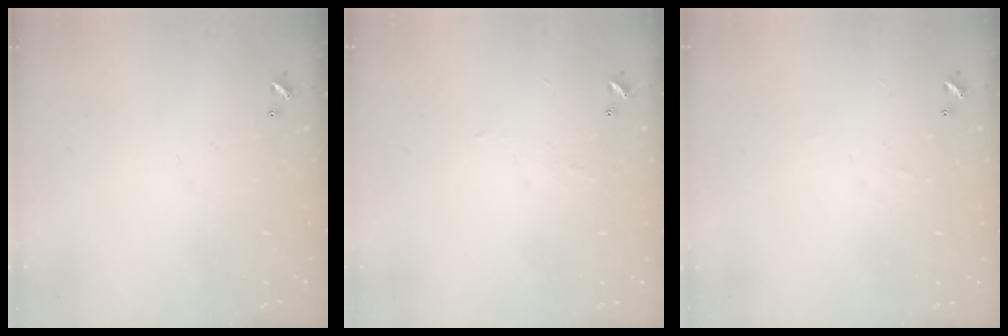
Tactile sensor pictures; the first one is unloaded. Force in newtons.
{"total": 1.0, "press": 0.9, "slide": 0.4}
{"total": 0.8, "press": 0.7, "slide": 0.3}